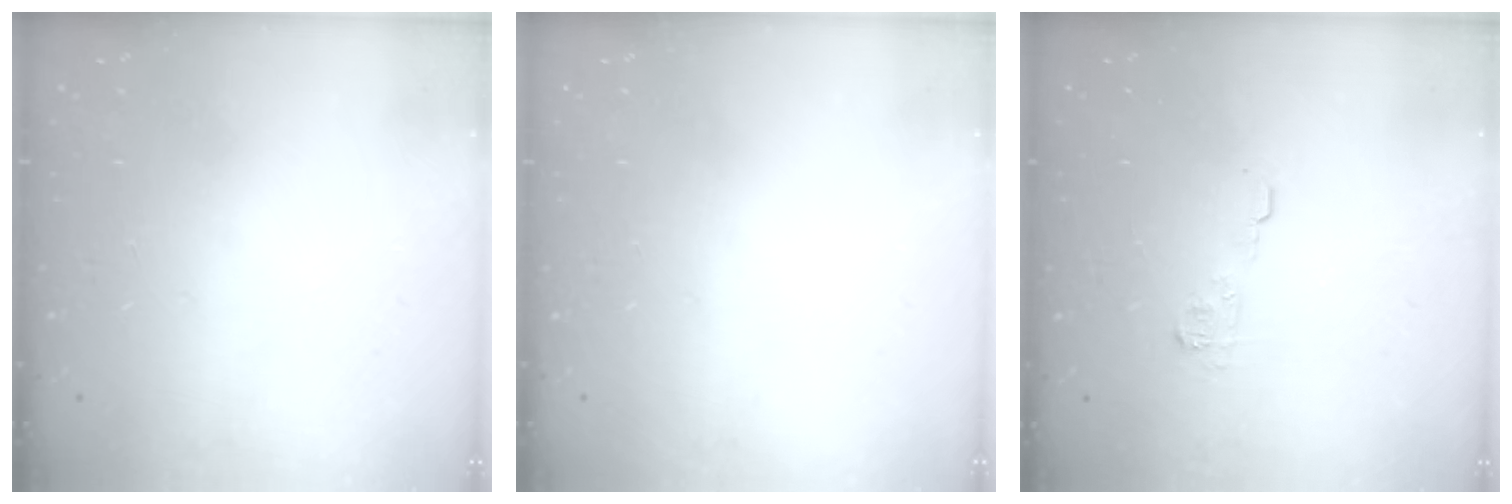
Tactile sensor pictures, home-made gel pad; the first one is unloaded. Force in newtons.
{"total": 0.0}
{"total": 6.2, "press": 6.2, "slide": 0.5}